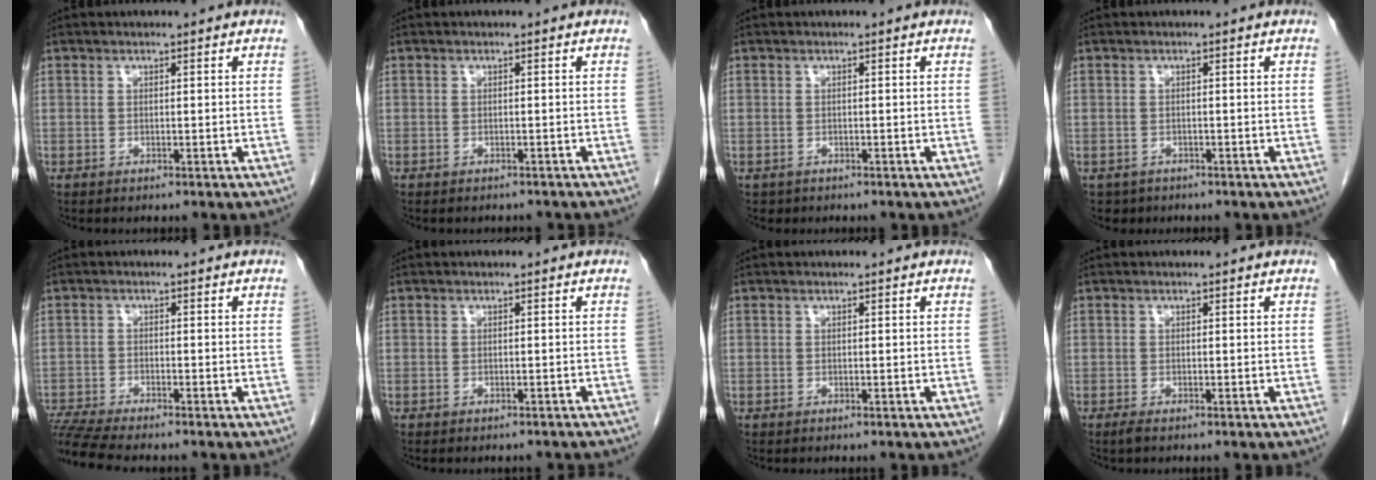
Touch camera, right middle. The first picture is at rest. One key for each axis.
{"total": 3.1, "fx": -2.9, "fy": 1.0, "fz": 0.7, "tx": -0.006, "ty": -0.003, "tz": -0.033}
{"total": 0.9, "fx": -0.5, "fy": 0.7, "fz": 0.0, "tx": -0.008, "ty": 0.003, "tz": -0.003}
{"total": 2.5, "fx": -1.7, "fy": 1.9, "fz": 0.2, "tx": -0.003, "ty": 0.003, "tz": -0.025}
{"total": 7.3, "fx": -6.6, "fy": -0.4, "fz": 2.9, "tx": -0.052, "ty": -0.015, "tz": -0.115}
{"total": 4.1, "fx": -3.7, "fy": 1.2, "fz": 1.2, "tx": -0.016, "ty": -0.006, "tz": -0.039}
{"total": 0.0}
{"total": 0.8, "fx": -0.6, "fy": 0.0, "fz": 0.5, "tx": -0.013, "ty": -0.003, "tz": -0.010}